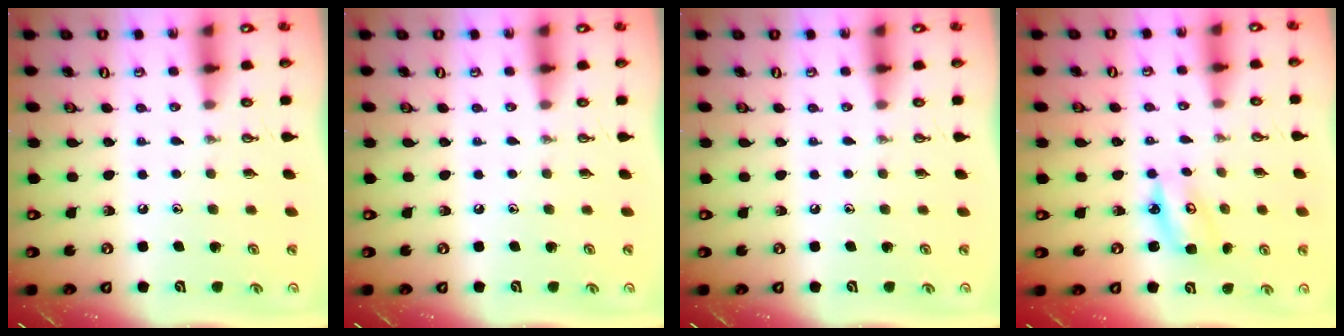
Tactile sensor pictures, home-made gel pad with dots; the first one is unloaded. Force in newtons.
{"total": 0.0}
{"total": 0.0}
{"total": 4.3, "press": 4.3, "slide": 0.4}